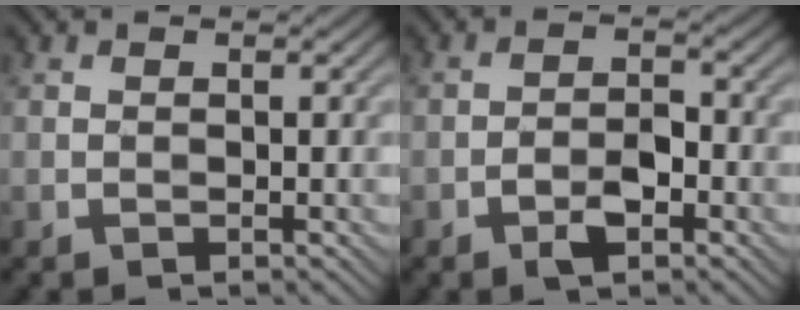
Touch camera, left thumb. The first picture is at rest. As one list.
[{"total": 3.7, "force": [-2.0, 1.7, 2.6], "torque": [-0.041, 0.005, -0.040]}]